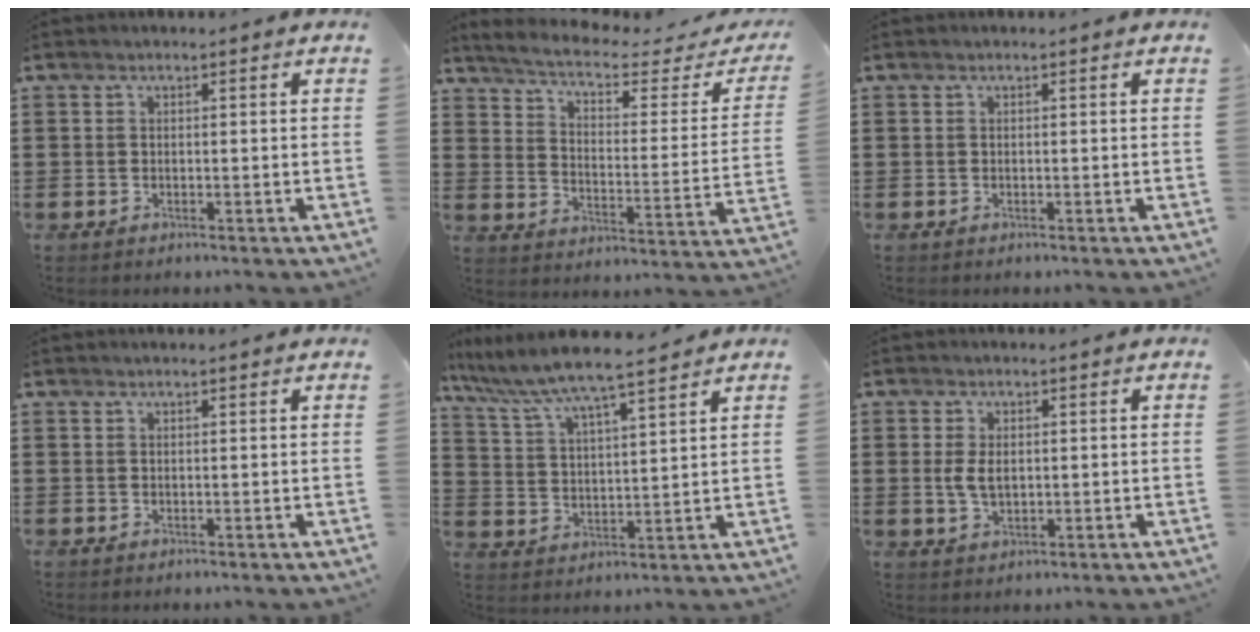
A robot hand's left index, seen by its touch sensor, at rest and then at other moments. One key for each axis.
{"total": 4.4, "fx": 3.5, "fy": 0.6, "fz": 2.6, "tx": -0.071, "ty": -0.028, "tz": 0.051}
{"total": 0.0}
{"total": 0.0}
{"total": 7.0, "fx": 6.3, "fy": -0.1, "fz": 3.0, "tx": -0.085, "ty": -0.037, "tz": 0.105}
{"total": 3.4, "fx": 0.2, "fy": 2.0, "fz": 2.8, "tx": -0.073, "ty": 0.002, "tz": -0.003}